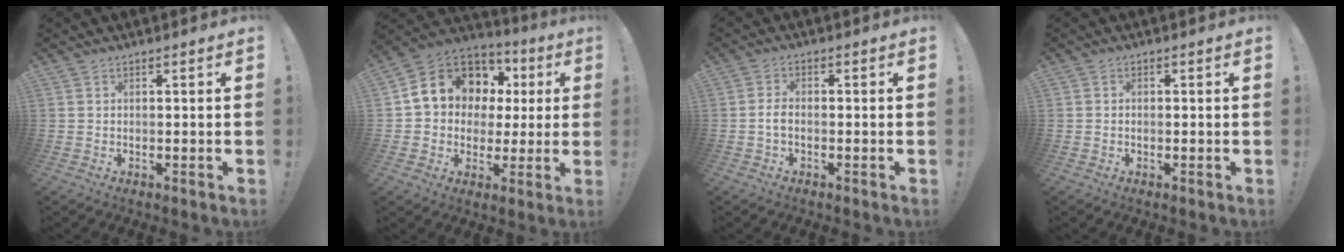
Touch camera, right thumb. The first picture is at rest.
{"total": 14.2, "force": [5.8, 11.4, 6.2], "torque": [-0.093, -0.034, 0.123]}
{"total": 2.7, "force": [-0.9, 1.3, 2.2], "torque": [-0.042, 0.005, -0.016]}
{"total": 0.0}